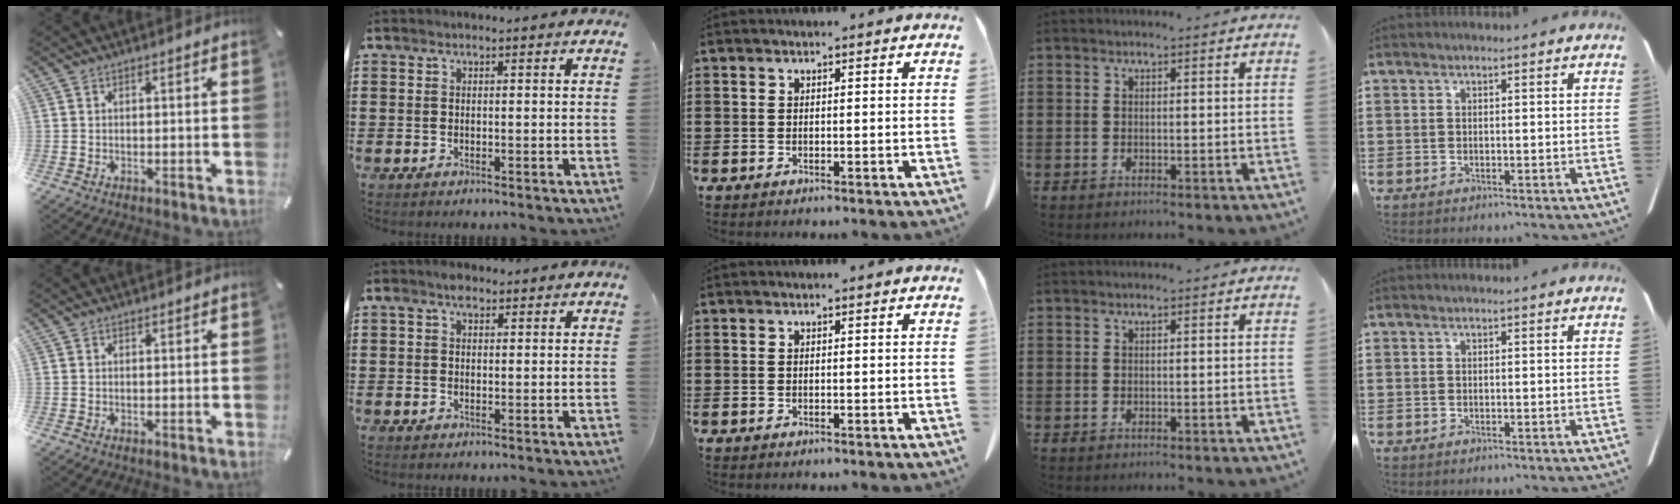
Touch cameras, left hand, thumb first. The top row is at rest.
{"index": {"total": 2.6, "force": [1.2, 1.5, 1.6], "torque": [-0.037, 0.008, 0.022]}}